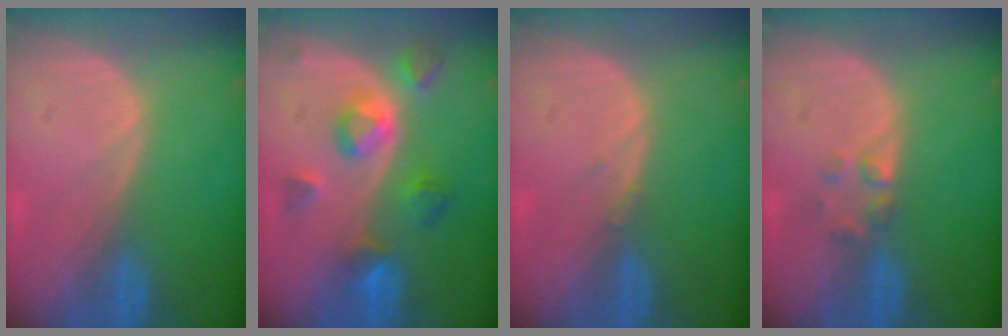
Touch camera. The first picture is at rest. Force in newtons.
{"total": 7.7, "press": 6.9, "slide": 3.5}
{"total": 0.6, "press": 0.6, "slide": 0.3}
{"total": 2.0, "press": 2.0, "slide": 0.2}